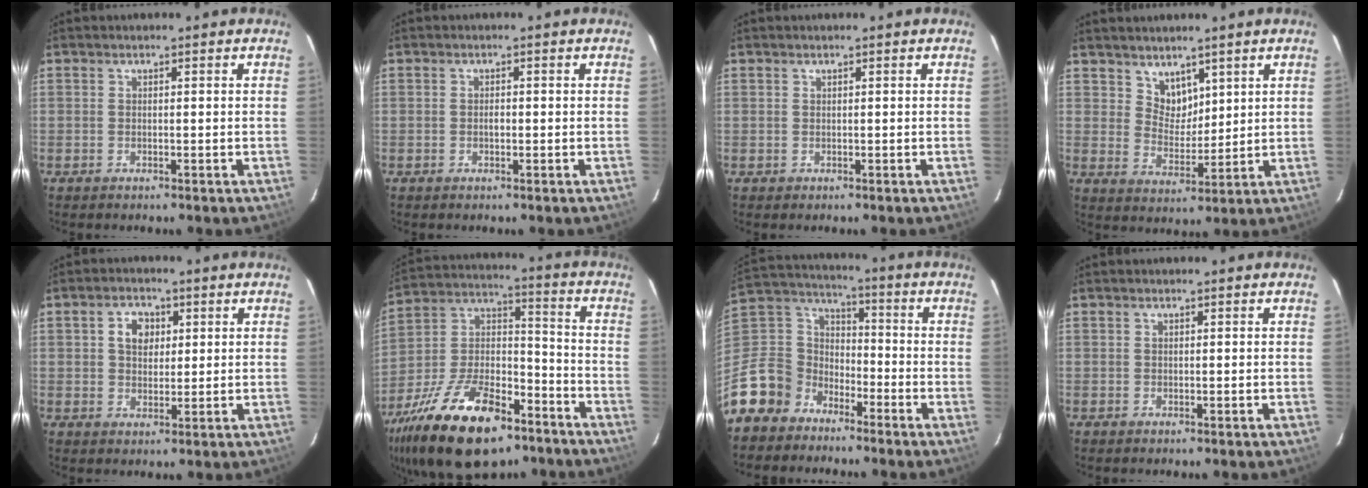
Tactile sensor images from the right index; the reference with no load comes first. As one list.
[{"total": 1.1, "force": [-0.3, 0.7, 0.8], "torque": [-0.013, 0.001, -0.004]}, {"total": 0.7, "force": [0.1, 0.7, -0.1], "torque": [0.004, 0.004, 0.002]}, {"total": 5.1, "force": [3.7, 3.3, 1.3], "torque": [-0.013, 0.002, 0.073]}, {"total": 4.9, "force": [1.5, 3.7, 2.8], "torque": [-0.042, 0.016, 0.028]}, {"total": 25.3, "force": [-15.8, 11.5, 16.1], "torque": [-0.319, -0.003, -0.261]}, {"total": 12.6, "force": [-8.6, 8.9, 2.2], "torque": [-0.081, 0.041, -0.168]}, {"total": 0.0}]